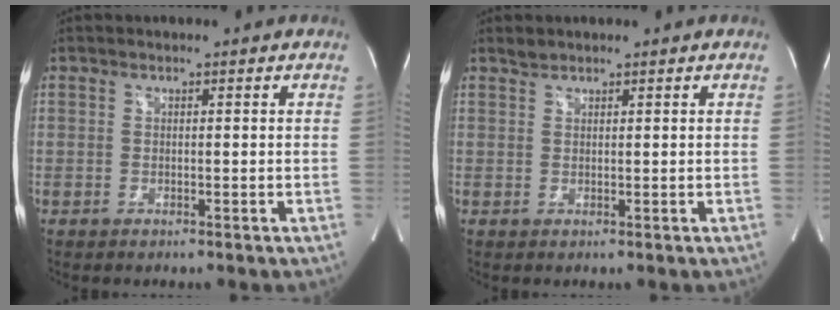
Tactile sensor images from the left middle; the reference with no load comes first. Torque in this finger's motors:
{"motor_torque": [0.14, 0.08, -0.08, -0.01]}